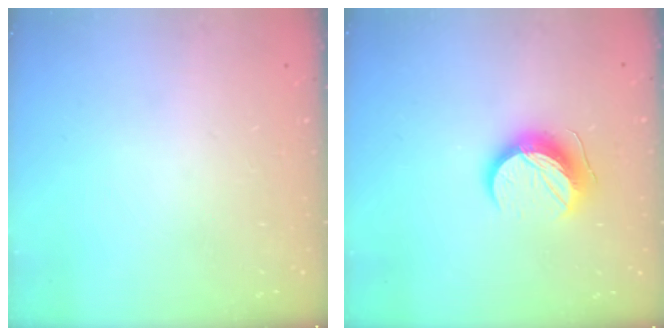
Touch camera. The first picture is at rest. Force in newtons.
{"total": 12.2, "press": 12.2, "slide": 0.4}